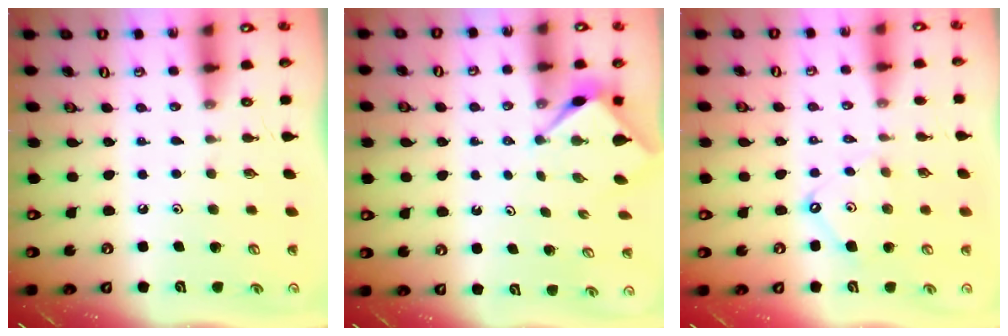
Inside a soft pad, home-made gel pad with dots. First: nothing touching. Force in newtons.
{"total": 3.0, "press": 3.0, "slide": 0.3}
{"total": 7.4, "press": 7.3, "slide": 0.7}